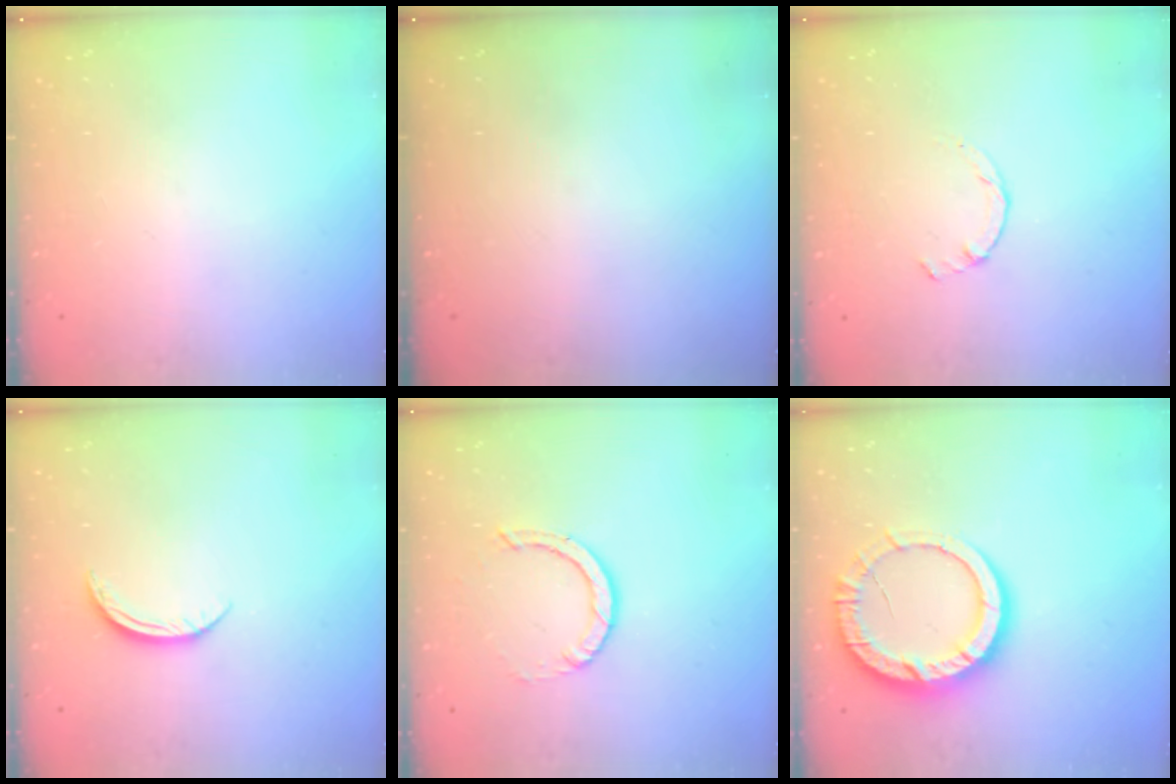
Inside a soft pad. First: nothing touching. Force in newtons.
{"total": 0.0}
{"total": 0.9, "press": 0.9, "slide": 0.3}
{"total": 6.1, "press": 6.1, "slide": 0.5}
{"total": 2.9, "press": 2.9, "slide": 0.2}
{"total": 12.0, "press": 11.9, "slide": 1.0}